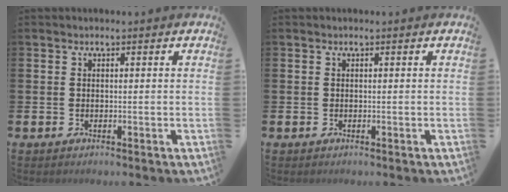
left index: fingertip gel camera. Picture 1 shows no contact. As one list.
[{"total": 0.0}]